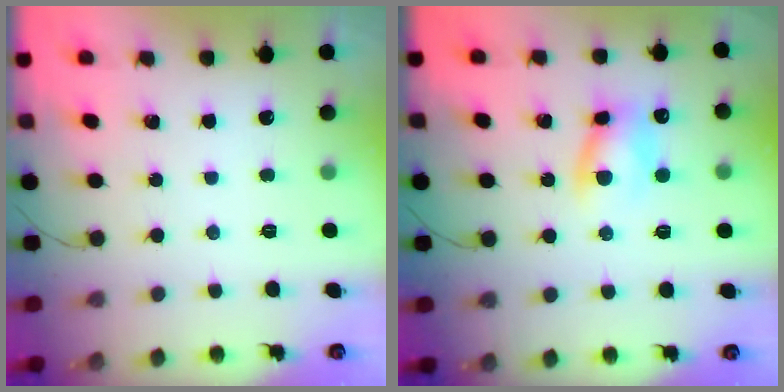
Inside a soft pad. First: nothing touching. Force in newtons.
{"total": 7.8, "press": 7.7, "slide": 1.3}